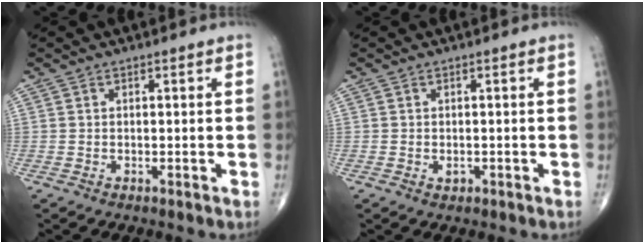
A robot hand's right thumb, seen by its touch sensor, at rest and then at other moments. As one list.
[{"total": 1.0, "force": [-0.3, 0.8, 0.6], "torque": [-0.006, 0.000, -0.004]}]